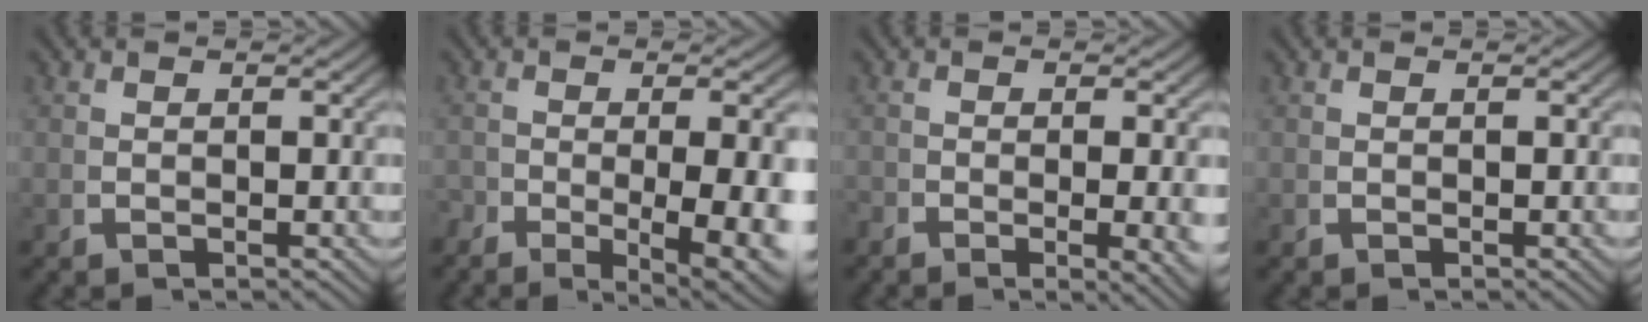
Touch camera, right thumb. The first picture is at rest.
{"total": 6.5, "force": [-2.3, 2.5, 5.5], "torque": [-0.079, -0.022, -0.025]}
{"total": 3.0, "force": [-0.9, 0.6, 2.8], "torque": [-0.037, -0.009, -0.011]}
{"total": 0.0}